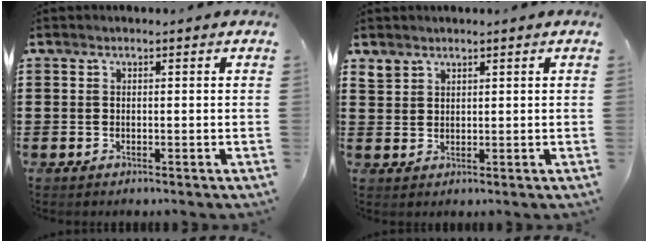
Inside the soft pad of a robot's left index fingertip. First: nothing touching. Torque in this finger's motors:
{"motor_torque": [0.81, -1.01, 0.13, 0.01]}